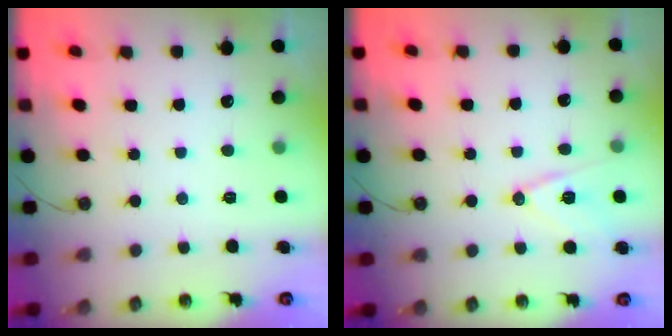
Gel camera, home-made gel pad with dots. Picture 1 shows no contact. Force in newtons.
{"total": 12.1, "press": 11.6, "slide": 3.4}